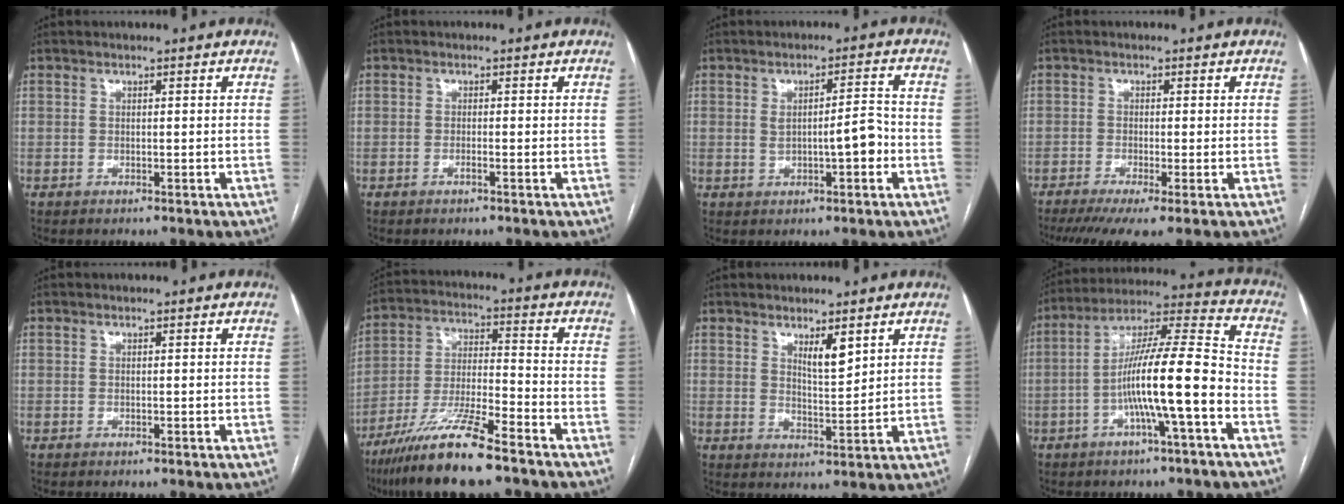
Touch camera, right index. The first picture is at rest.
{"total": 0.8, "force": [-0.5, -0.1, 0.7], "torque": [-0.015, 0.000, -0.007]}
{"total": 5.2, "force": [-0.7, 1.1, 5.0], "torque": [-0.081, 0.012, -0.004]}
{"total": 6.6, "force": [-4.3, 0.6, 5.0], "torque": [-0.079, -0.015, -0.073]}
{"total": 0.0}
{"total": 14.4, "force": [-10.2, 1.2, 10.0], "torque": [-0.199, -0.027, -0.185]}
{"total": 3.9, "force": [2.4, 0.8, 3.0], "torque": [-0.053, -0.009, 0.046]}
{"total": 14.5, "force": [-4.3, 0.5, 13.9], "torque": [-0.242, 0.019, -0.078]}